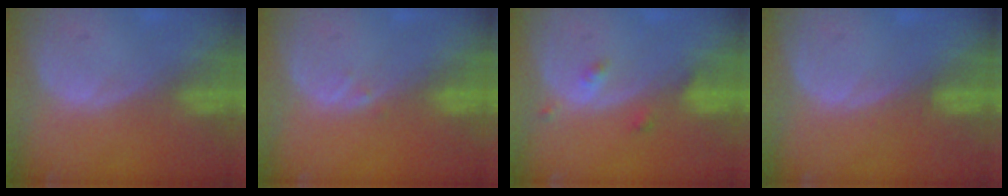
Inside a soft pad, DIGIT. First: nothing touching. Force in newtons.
{"total": 0.6, "press": 0.6, "slide": 0.1}
{"total": 2.1, "press": 2.1, "slide": 0.2}
{"total": 0.6, "press": 0.6, "slide": 0.2}